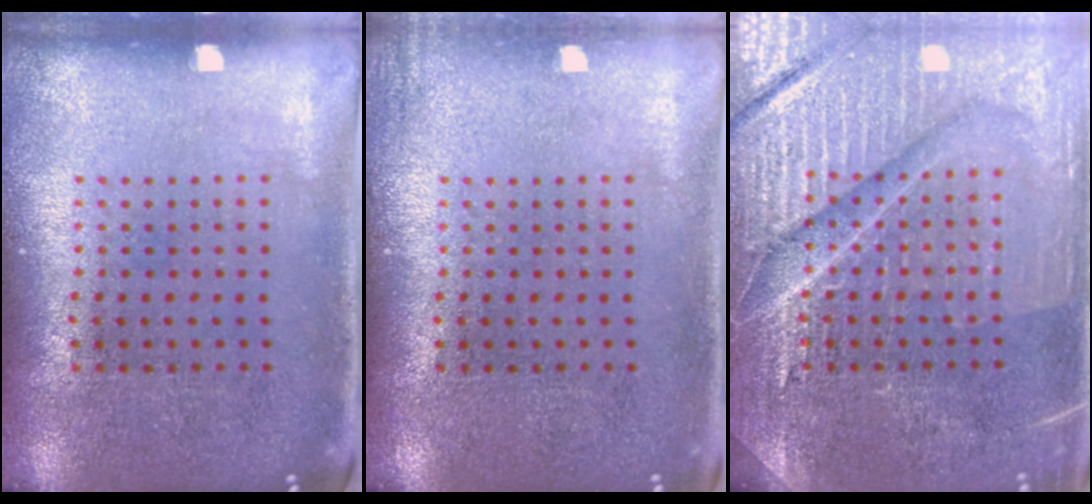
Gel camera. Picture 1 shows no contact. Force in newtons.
{"total": 0.8, "press": 0.7, "slide": 0.1}
{"total": 7.4, "press": 7.3, "slide": 1.1}